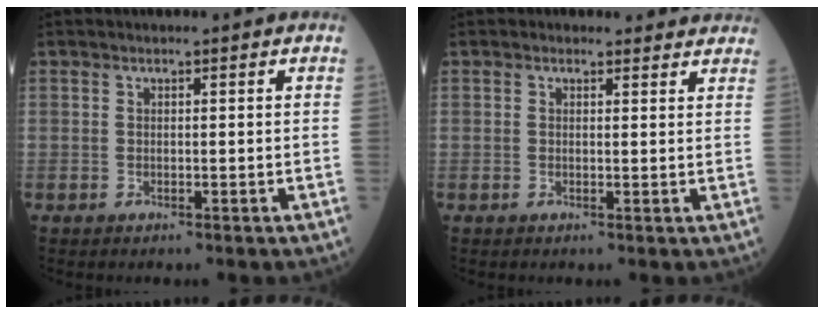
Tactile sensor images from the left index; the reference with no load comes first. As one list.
[{"total": 4.0, "force": [3.7, 1.5, 0.2], "torque": [0.010, 0.000, 0.025]}]